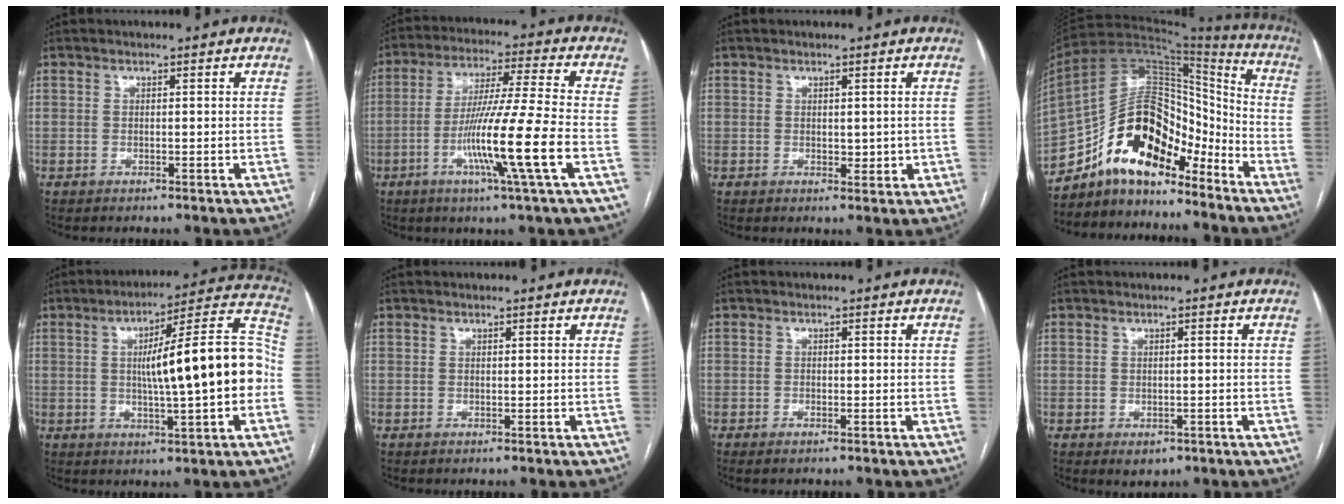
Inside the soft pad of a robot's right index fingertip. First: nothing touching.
{"total": 13.7, "force": [-4.4, -1.9, 12.9], "torque": [-0.241, -0.015, -0.087]}
{"total": 1.9, "force": [0.1, 1.2, 1.5], "torque": [-0.017, -0.003, 0.005]}
{"total": 17.8, "force": [-12.8, 6.8, 10.4], "torque": [-0.182, 0.046, -0.223]}
{"total": 17.4, "force": [-0.9, 1.7, 17.3], "torque": [-0.252, 0.034, -0.014]}
{"total": 0.0}
{"total": 0.9, "force": [-0.6, 0.2, 0.5], "torque": [-0.011, -0.001, -0.008]}
{"total": 2.2, "force": [-1.0, 1.7, 1.0], "torque": [-0.007, 0.001, -0.003]}